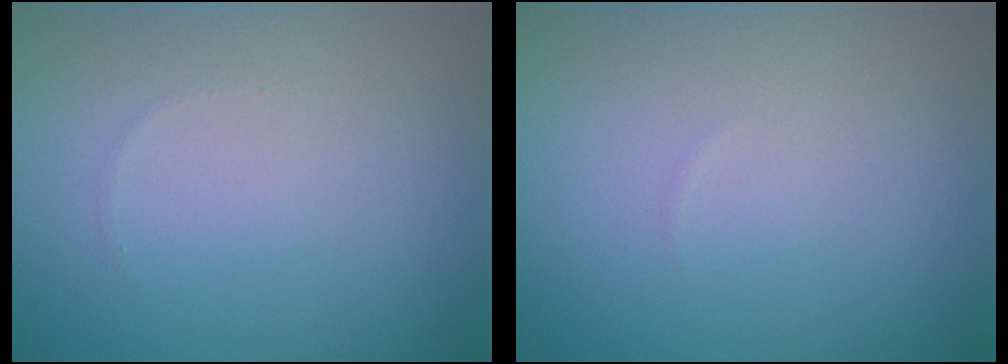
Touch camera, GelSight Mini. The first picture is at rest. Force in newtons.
{"total": 0.0}